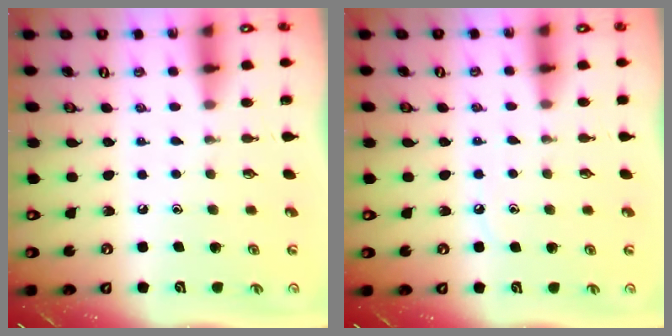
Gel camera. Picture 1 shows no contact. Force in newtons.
{"total": 4.7, "press": 4.7, "slide": 0.6}